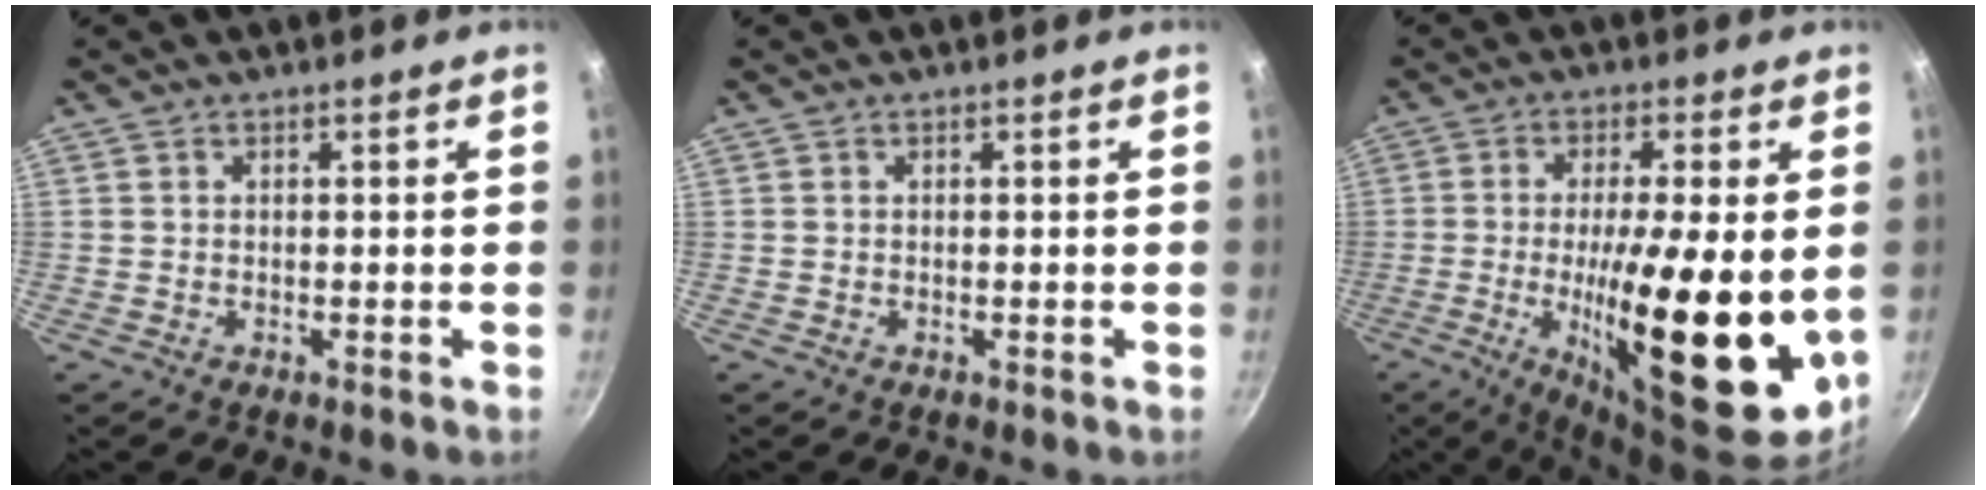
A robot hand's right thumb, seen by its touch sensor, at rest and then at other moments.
{"total": 0.0}
{"total": 21.7, "force": [-2.3, 6.1, 20.7], "torque": [-0.313, -0.012, -0.031]}